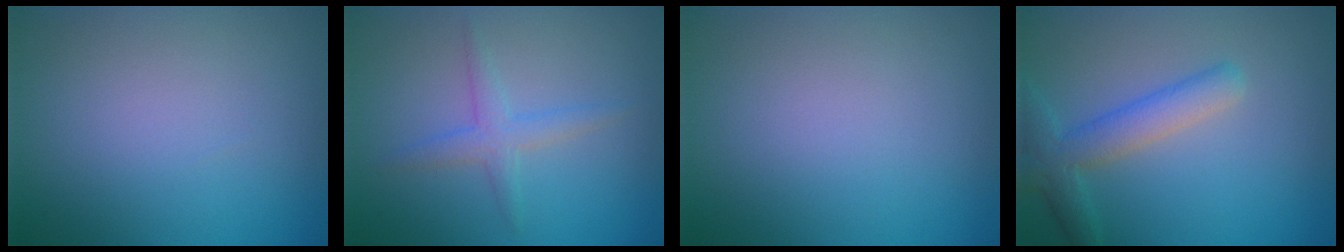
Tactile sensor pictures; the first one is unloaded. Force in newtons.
{"total": 2.2, "press": 2.2, "slide": 0.1}
{"total": 0.0}
{"total": 3.8, "press": 3.7, "slide": 0.2}